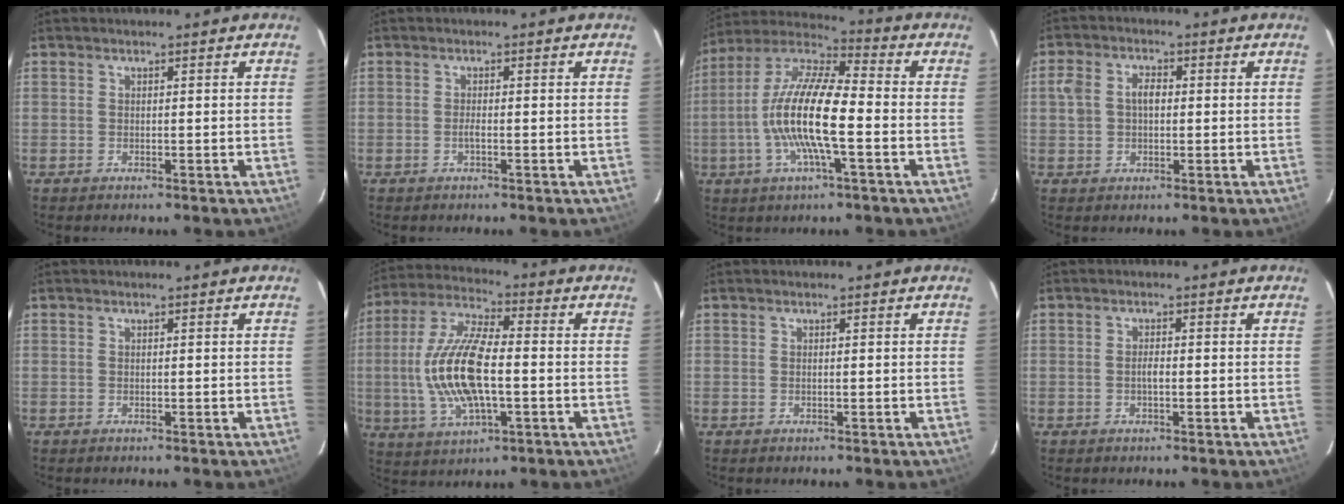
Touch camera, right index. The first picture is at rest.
{"total": 1.0, "force": [-0.4, 0.1, 0.9], "torque": [-0.019, 0.001, -0.009]}
{"total": 15.8, "force": [-3.0, 3.5, 15.1], "torque": [-0.294, 0.002, -0.067]}
{"total": 5.2, "force": [0.3, 3.6, 3.7], "torque": [-0.072, 0.015, 0.004]}
{"total": 0.0}
{"total": 16.0, "force": [-1.6, 6.2, 14.7], "torque": [-0.305, 0.003, -0.028]}
{"total": 0.0}
{"total": 1.4, "force": [-0.3, 0.5, 1.3], "torque": [-0.026, 0.002, -0.008]}